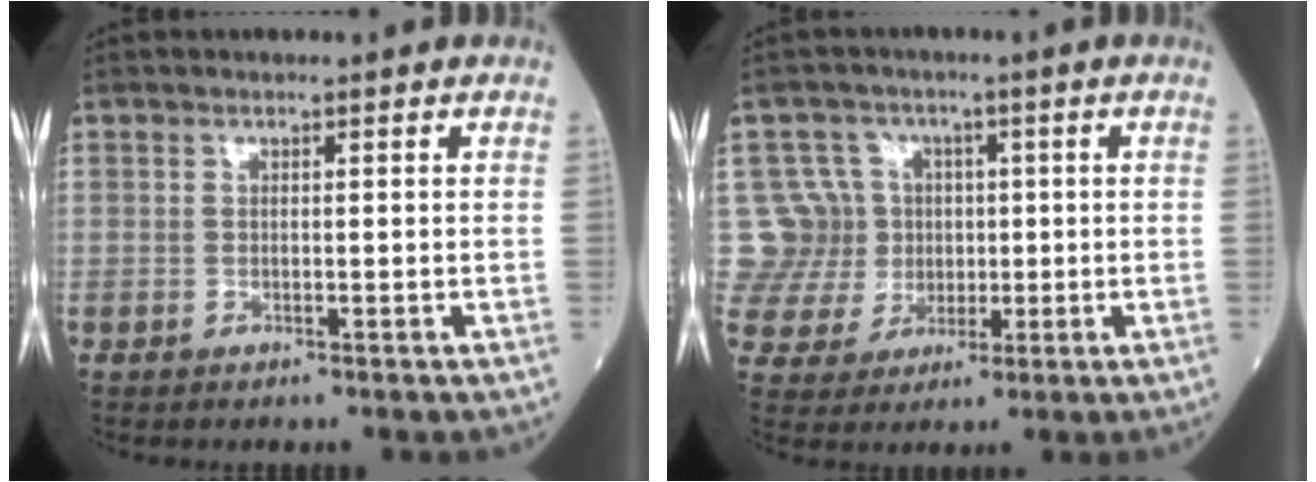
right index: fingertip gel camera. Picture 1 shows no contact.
{"total": 9.0, "force": [1.3, 8.9, 0.5], "torque": [-0.011, 0.032, 0.031]}